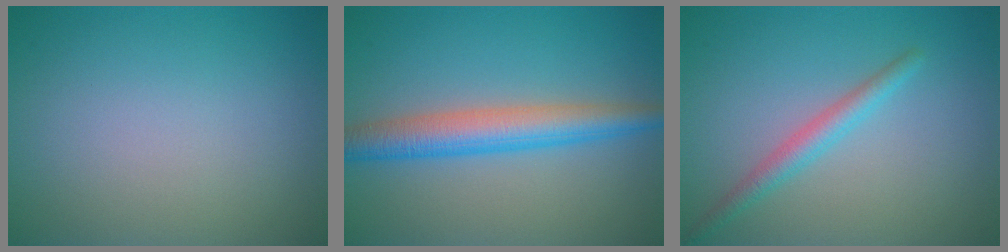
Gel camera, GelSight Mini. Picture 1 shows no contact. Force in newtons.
{"total": 4.9, "press": 4.9, "slide": 0.0}
{"total": 2.1, "press": 2.1, "slide": 0.0}